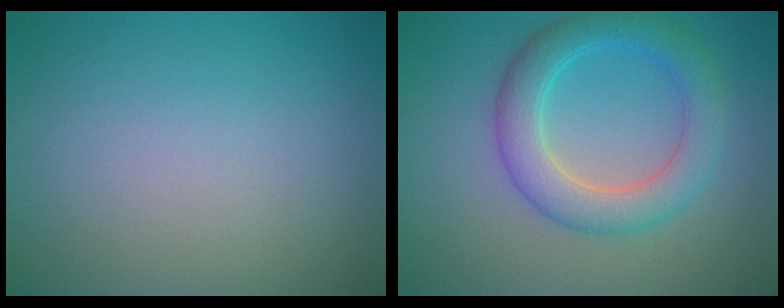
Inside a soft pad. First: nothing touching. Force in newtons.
{"total": 5.1, "press": 5.1, "slide": 0.1}